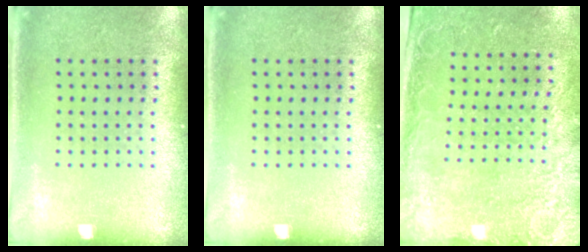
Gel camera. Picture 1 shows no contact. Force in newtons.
{"total": 0.0}
{"total": 2.7, "press": 2.0, "slide": 1.8}